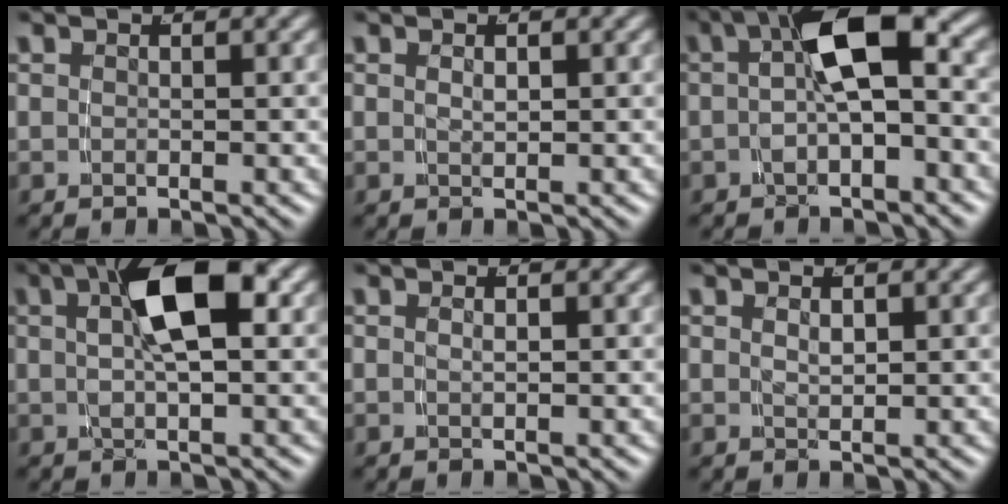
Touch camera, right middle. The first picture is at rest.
{"total": 0.8, "force": [0.1, -0.3, 0.7], "torque": [-0.006, -0.002, 0.008]}
{"total": 6.9, "force": [-0.3, 2.7, 6.3], "torque": [-0.099, 0.010, -0.005]}
{"total": 8.3, "force": [1.4, 3.1, 7.5], "torque": [-0.123, 0.014, 0.025]}
{"total": 0.8, "force": [-0.1, -0.6, 0.5], "torque": [-0.007, -0.001, 0.003]}
{"total": 1.0, "force": [0.3, -0.2, 0.9], "torque": [-0.009, -0.002, 0.013]}